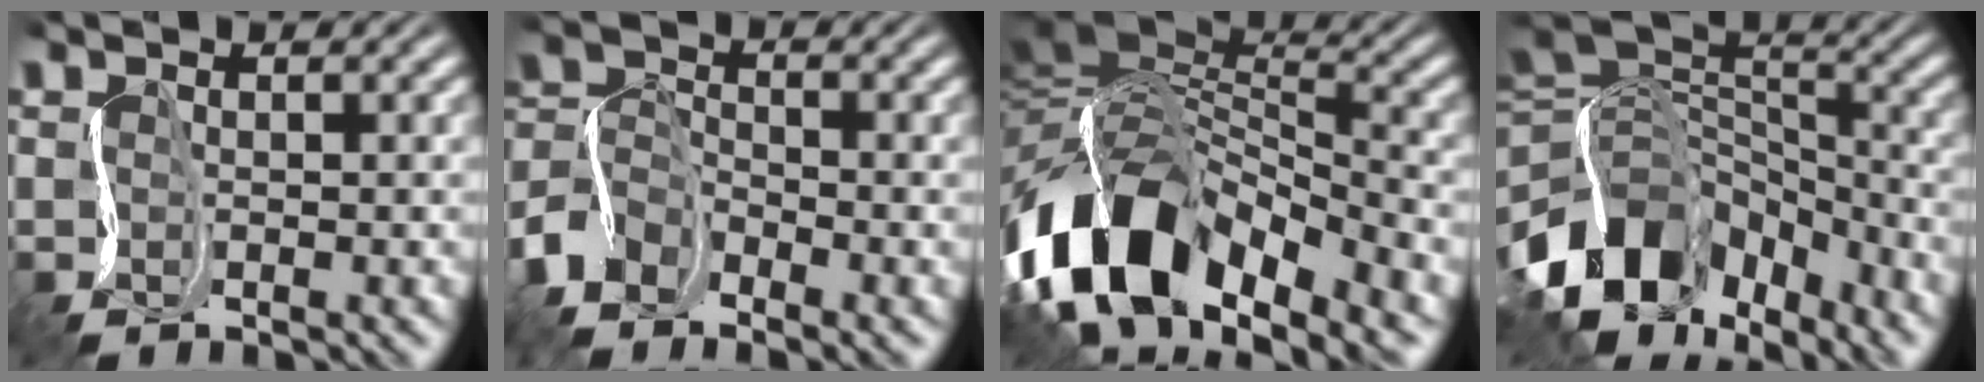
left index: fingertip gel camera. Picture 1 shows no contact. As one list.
[{"total": 5.6, "force": [-3.7, 2.9, 3.1], "torque": [-0.065, 0.004, -0.090]}, {"total": 14.1, "force": [-6.7, 7.6, 9.8], "torque": [-0.195, 0.020, -0.131]}, {"total": 12.5, "force": [-6.3, 7.8, 7.4], "torque": [-0.148, 0.012, -0.129]}]